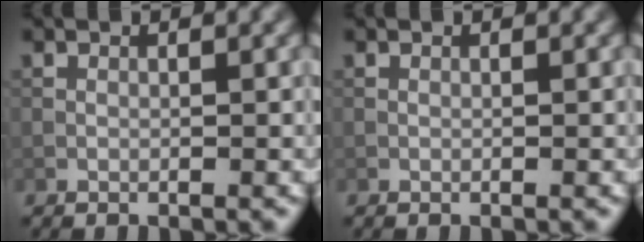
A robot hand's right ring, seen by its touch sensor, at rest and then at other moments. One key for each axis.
{"total": 0.0}